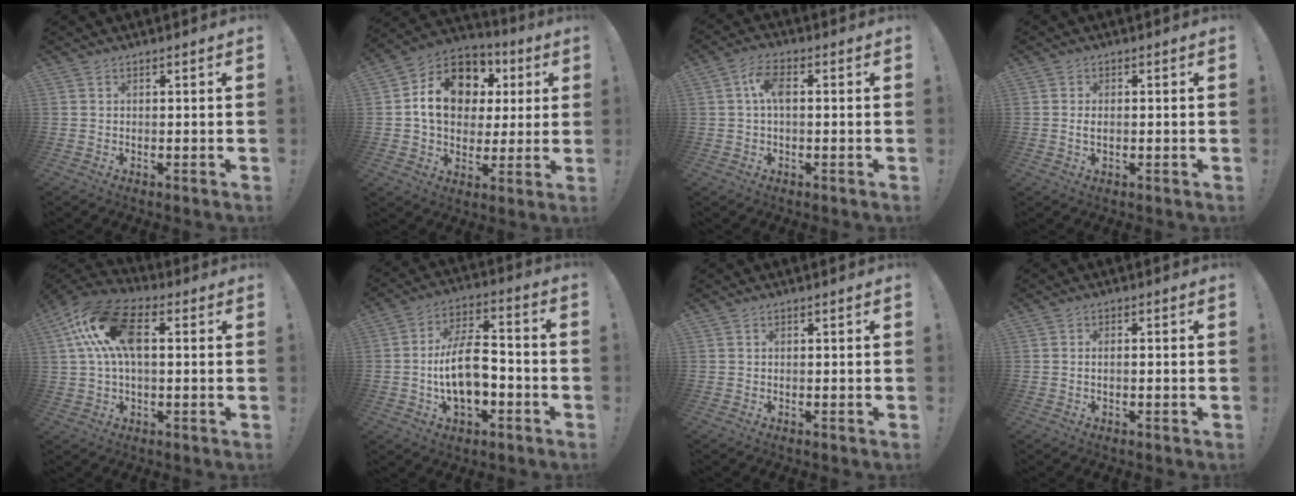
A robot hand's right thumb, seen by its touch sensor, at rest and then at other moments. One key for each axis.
{"total": 16.5, "fx": 3.9, "fy": 12.7, "fz": 9.7, "tx": -0.142, "ty": -0.003, "tz": 0.081}
{"total": 6.1, "fx": 0.6, "fy": 2.8, "fz": 5.4, "tx": -0.107, "ty": 0.013, "tz": 0.010}
{"total": 1.6, "fx": -0.2, "fy": 0.6, "fz": 1.4, "tx": -0.023, "ty": 0.002, "tz": -0.005}
{"total": 16.6, "fx": 3.9, "fy": 9.3, "fz": 13.3, "tx": -0.247, "ty": 0.007, "tz": 0.069}
{"total": 14.9, "fx": -3.4, "fy": 8.0, "fz": 12.1, "tx": -0.232, "ty": 0.014, "tz": -0.065}
{"total": 0.0}
{"total": 1.3, "fx": -0.5, "fy": 0.1, "fz": 1.2, "tx": -0.026, "ty": 0.004, "tz": -0.009}